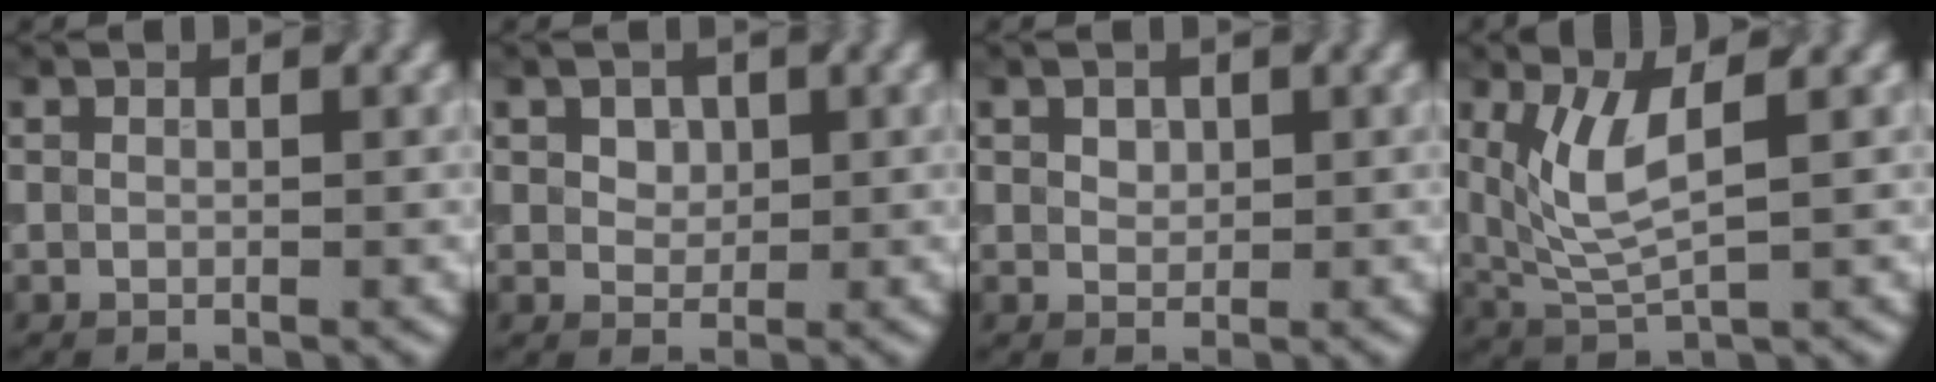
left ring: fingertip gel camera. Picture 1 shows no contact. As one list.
[{"total": 2.7, "force": [1.3, 1.8, 1.5], "torque": [-0.035, 0.009, 0.023]}, {"total": 1.7, "force": [0.9, 1.1, 1.0], "torque": [-0.019, 0.012, 0.012]}, {"total": 4.8, "force": [1.3, 1.7, 4.3], "torque": [-0.104, 0.000, 0.040]}]